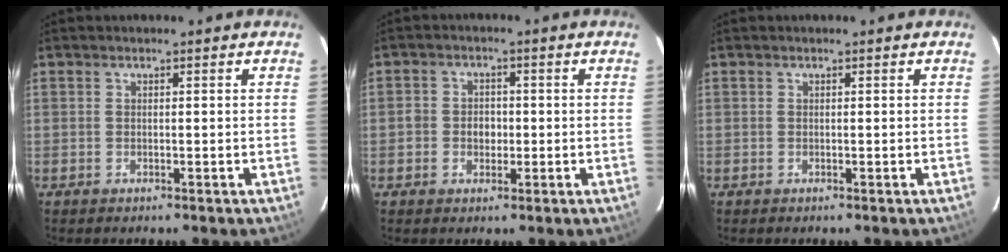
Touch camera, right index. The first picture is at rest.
{"total": 3.7, "force": [-0.9, 3.2, 1.5], "torque": [-0.030, 0.010, -0.015]}
{"total": 0.0}